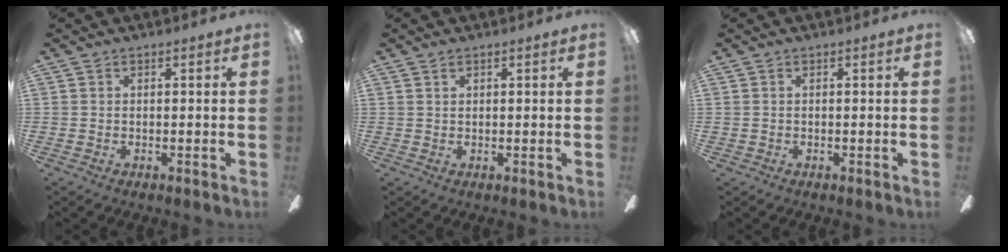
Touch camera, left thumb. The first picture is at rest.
{"total": 0.9, "force": [0.6, 0.5, 0.5], "torque": [-0.011, 0.002, 0.011]}
{"total": 0.0}